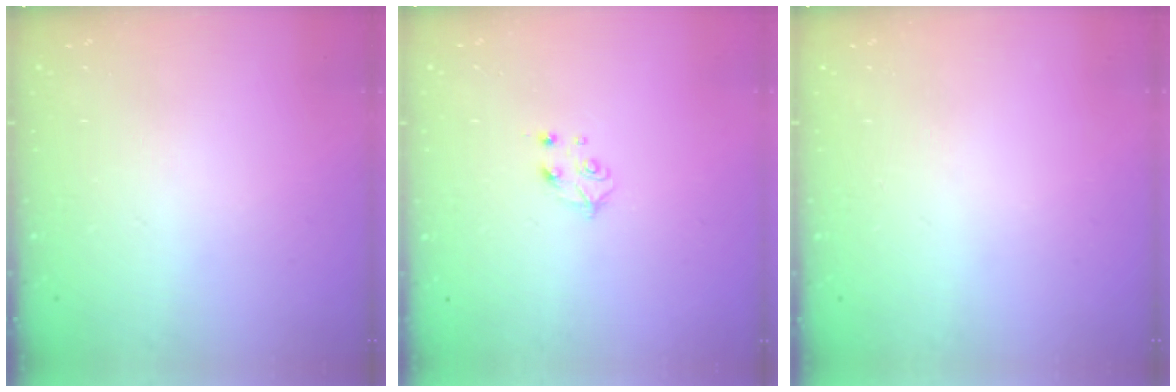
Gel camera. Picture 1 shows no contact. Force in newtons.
{"total": 4.2, "press": 4.1, "slide": 0.6}
{"total": 0.0}